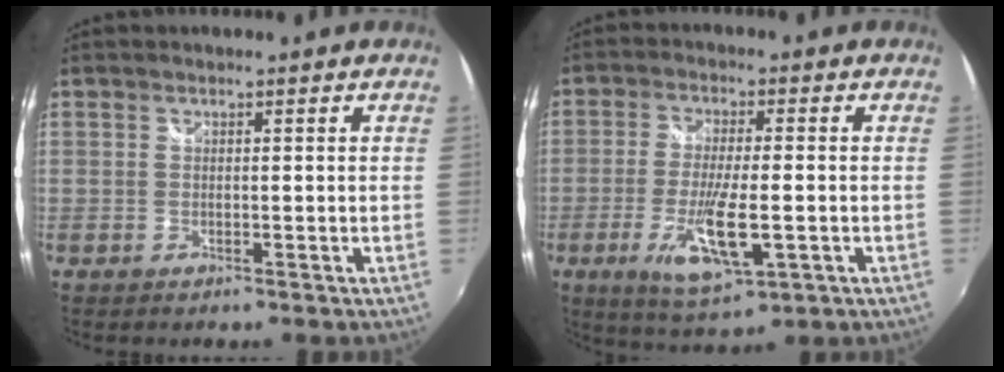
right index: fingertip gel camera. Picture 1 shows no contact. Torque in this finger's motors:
{"motor_torque": [0.95, -0.80, 0.33, 0.12]}